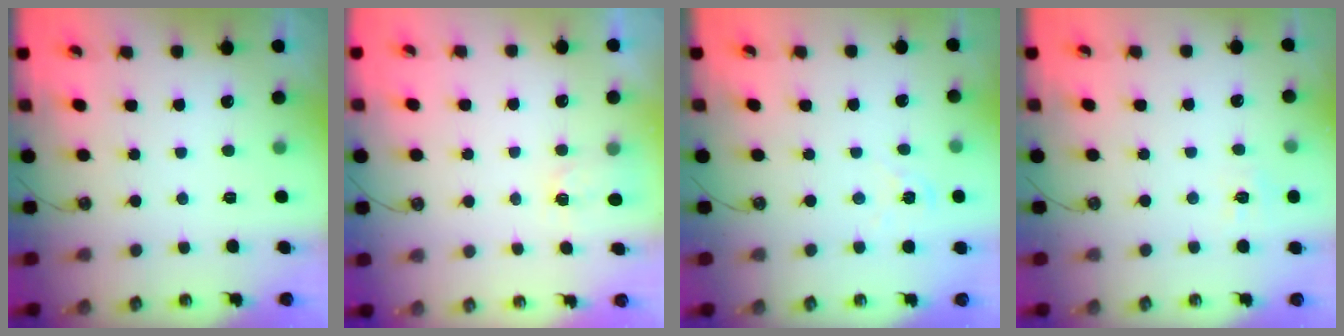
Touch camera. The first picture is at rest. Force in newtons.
{"total": 3.3, "press": 3.3, "slide": 0.2}
{"total": 4.3, "press": 4.3, "slide": 0.4}
{"total": 7.4, "press": 7.4, "slide": 0.6}